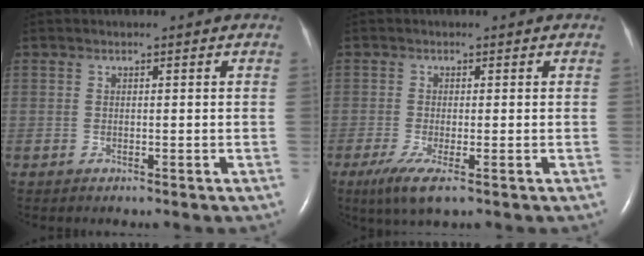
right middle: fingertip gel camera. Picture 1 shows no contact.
{"total": 4.6, "force": [-2.4, 0.6, 3.8], "torque": [-0.080, -0.016, -0.042]}